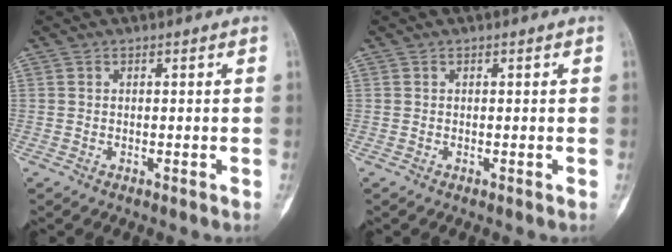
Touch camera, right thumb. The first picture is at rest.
{"total": 0.0}